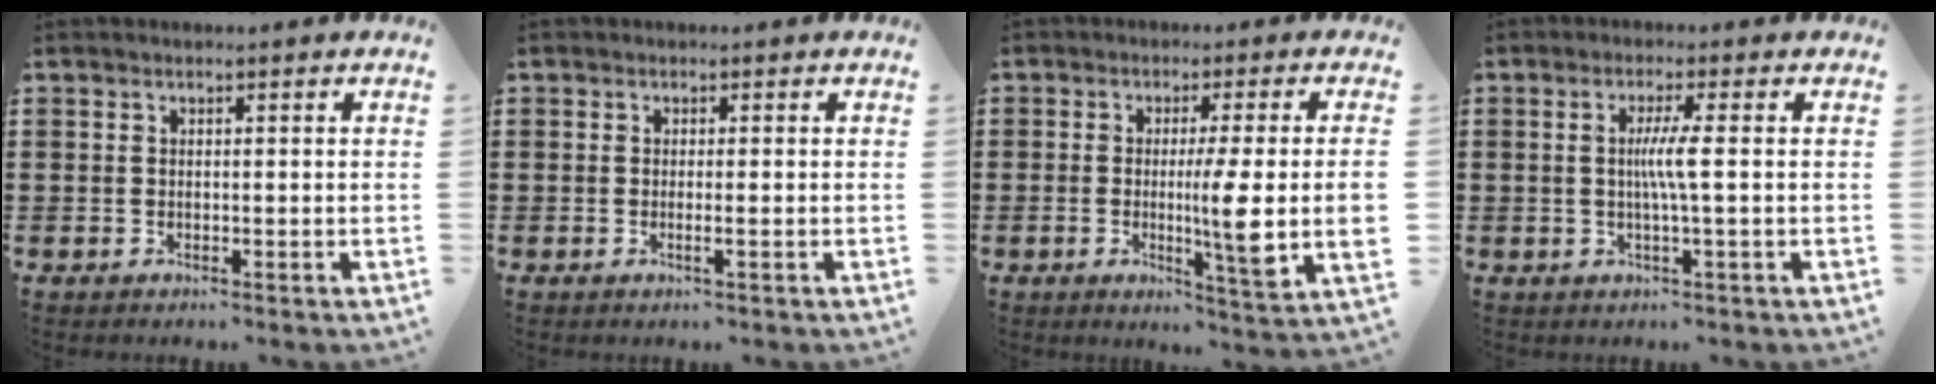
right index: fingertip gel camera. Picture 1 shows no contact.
{"total": 1.2, "force": [-0.4, -0.1, 1.1], "torque": [-0.019, -0.005, -0.006]}
{"total": 8.7, "force": [-0.3, -0.1, 8.7], "torque": [-0.158, -0.020, -0.014]}
{"total": 3.9, "force": [0.1, -0.4, 3.9], "torque": [-0.073, -0.006, -0.004]}